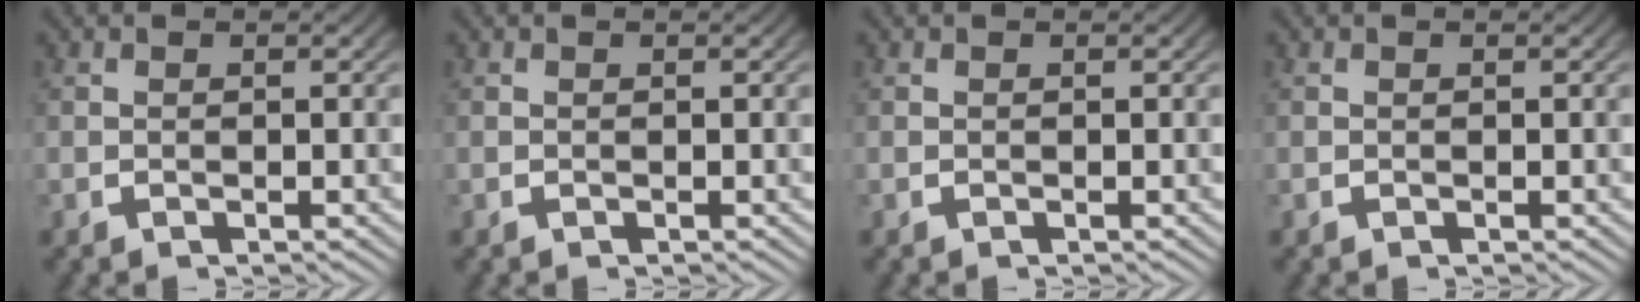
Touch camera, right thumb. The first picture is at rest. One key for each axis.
{"total": 0.0}
{"total": 0.0}
{"total": 0.0}